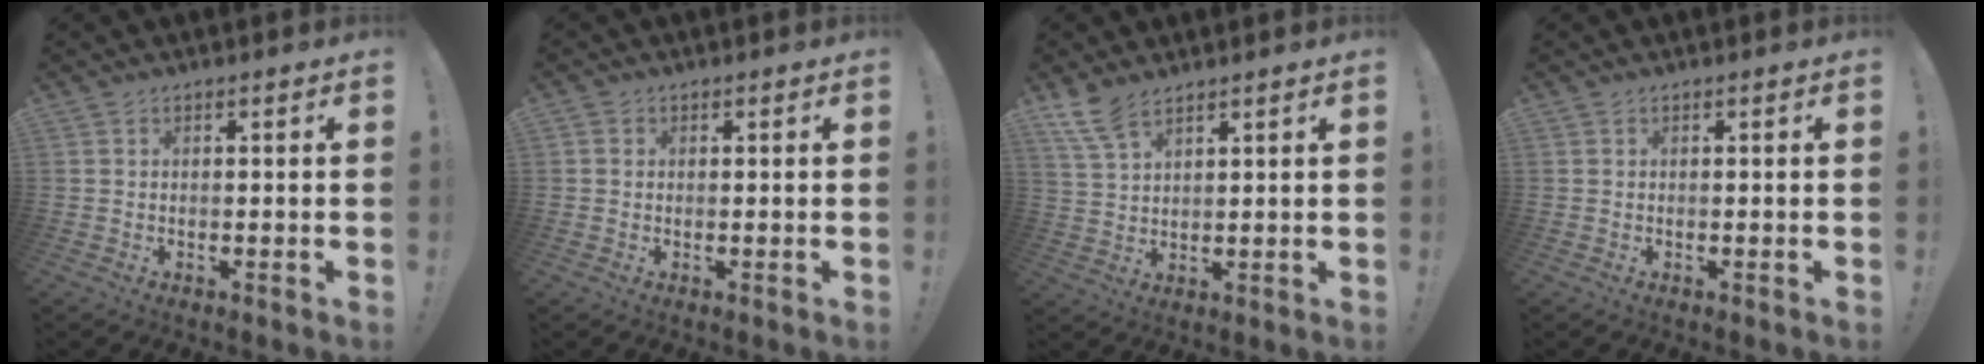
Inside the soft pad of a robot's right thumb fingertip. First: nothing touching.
{"total": 0.8, "force": [0.0, 0.8, 0.1], "torque": [-0.001, 0.002, 0.000]}
{"total": 7.1, "force": [5.4, 2.4, 3.9], "torque": [-0.084, -0.022, 0.104]}
{"total": 0.0}